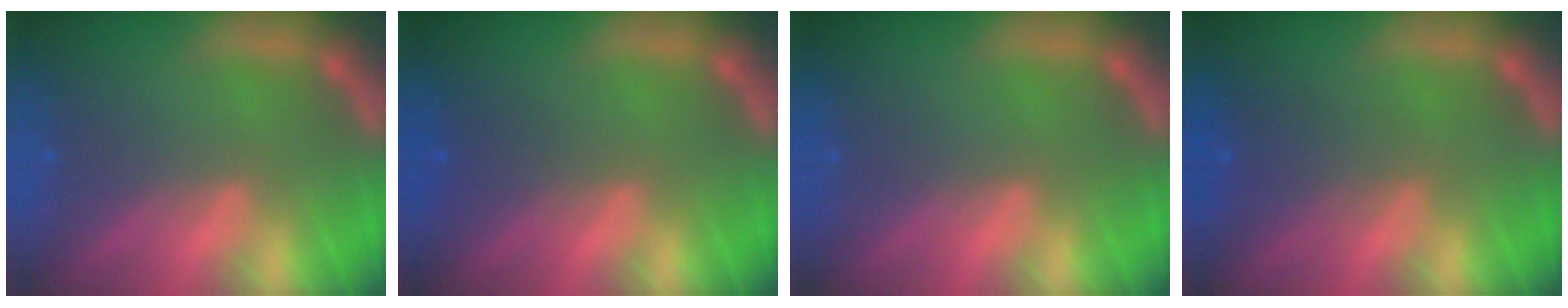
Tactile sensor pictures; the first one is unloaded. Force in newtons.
{"total": 1.5}
{"total": 0.0}
{"total": 2.5}